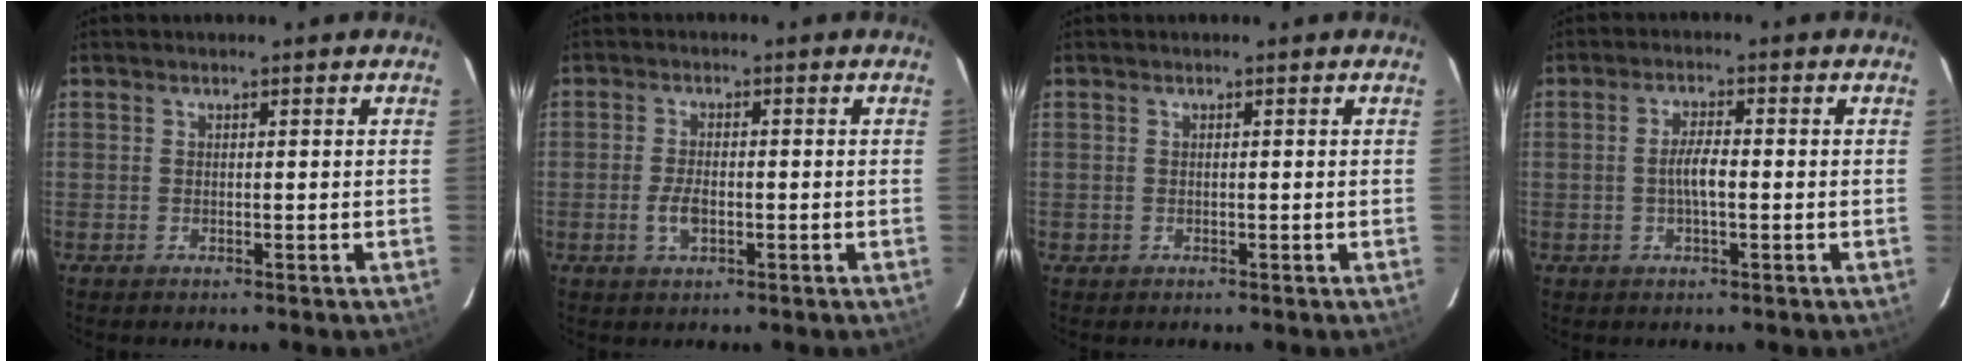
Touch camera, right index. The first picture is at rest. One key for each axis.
{"total": 3.7, "fx": -1.1, "fy": 1.9, "fz": 2.9, "tx": -0.063, "ty": -0.002, "tz": -0.020}
{"total": 0.6, "fx": -0.2, "fy": 0.6, "fz": 0.0, "tx": 0.002, "ty": 0.002, "tz": -0.001}
{"total": 3.7, "fx": -0.6, "fy": 0.9, "fz": 3.5, "tx": -0.066, "ty": 0.003, "tz": -0.010}